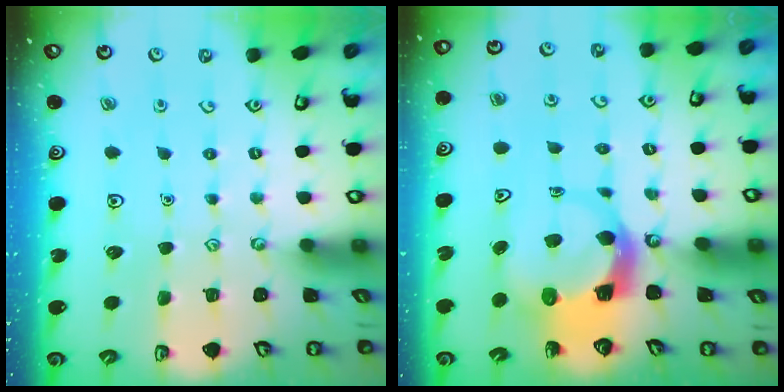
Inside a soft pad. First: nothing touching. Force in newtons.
{"total": 5.6, "press": 5.5, "slide": 0.6}